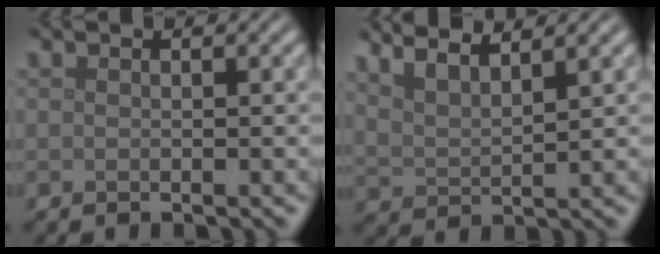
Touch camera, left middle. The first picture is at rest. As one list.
[{"total": 4.9, "force": [4.0, 1.2, 2.6], "torque": [-0.039, 0.016, 0.057]}]